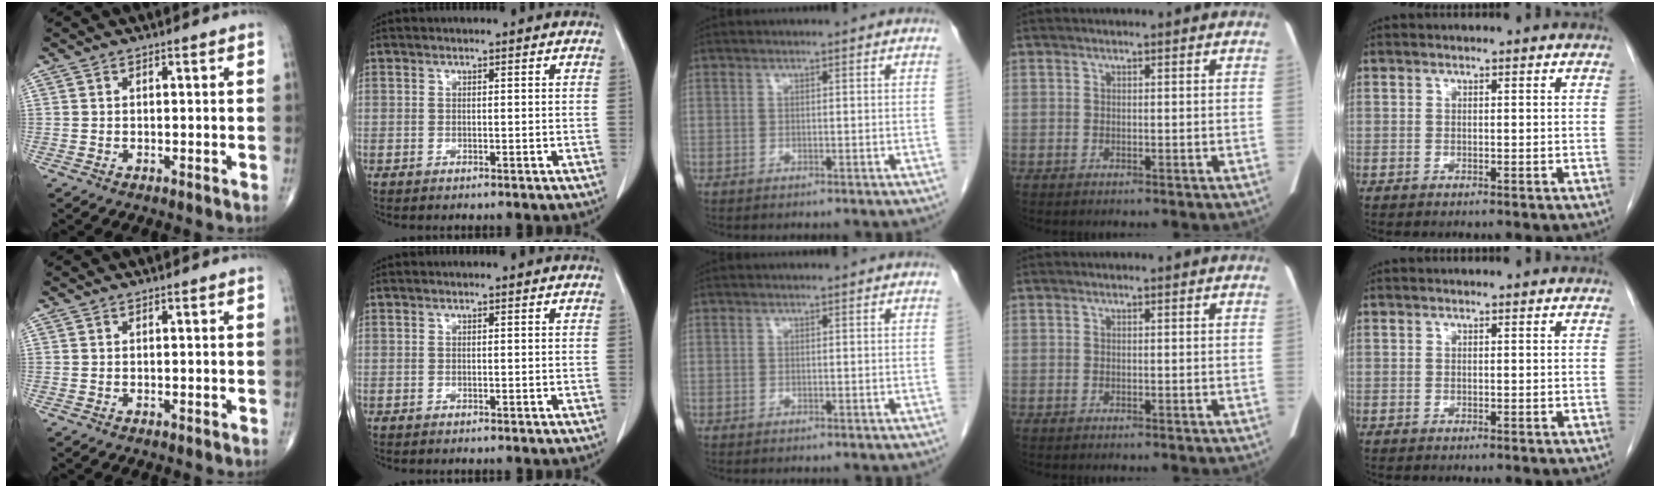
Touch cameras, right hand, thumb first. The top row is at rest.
{}